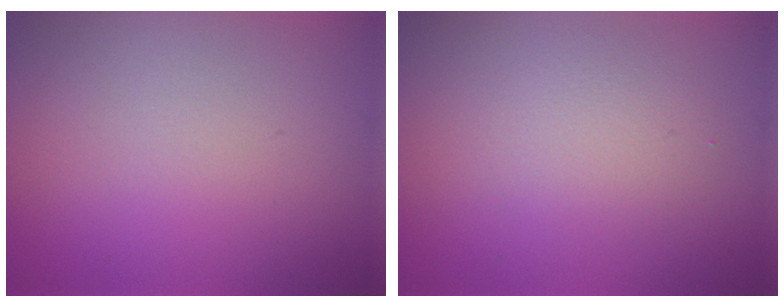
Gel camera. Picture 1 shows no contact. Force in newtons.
{"total": 2.8, "press": 2.8, "slide": 0.3}